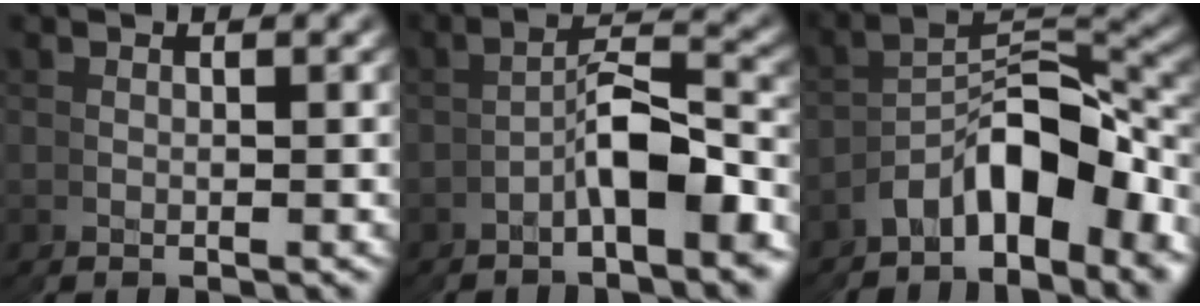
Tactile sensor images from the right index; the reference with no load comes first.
{"total": 4.5, "force": [-2.7, 1.3, 3.4], "torque": [-0.046, 0.003, -0.044]}
{"total": 7.5, "force": [-4.1, 3.6, 5.1], "torque": [-0.079, -0.010, -0.055]}